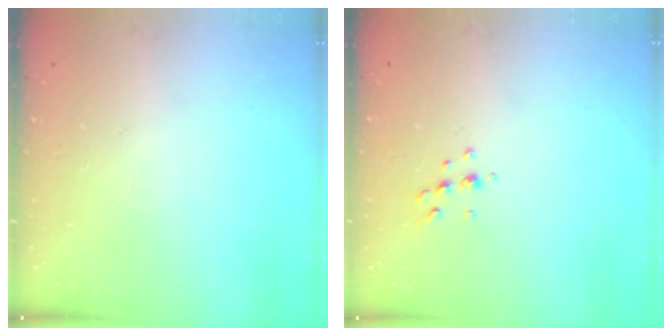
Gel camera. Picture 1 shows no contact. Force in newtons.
{"total": 4.9, "press": 4.8, "slide": 1.1}